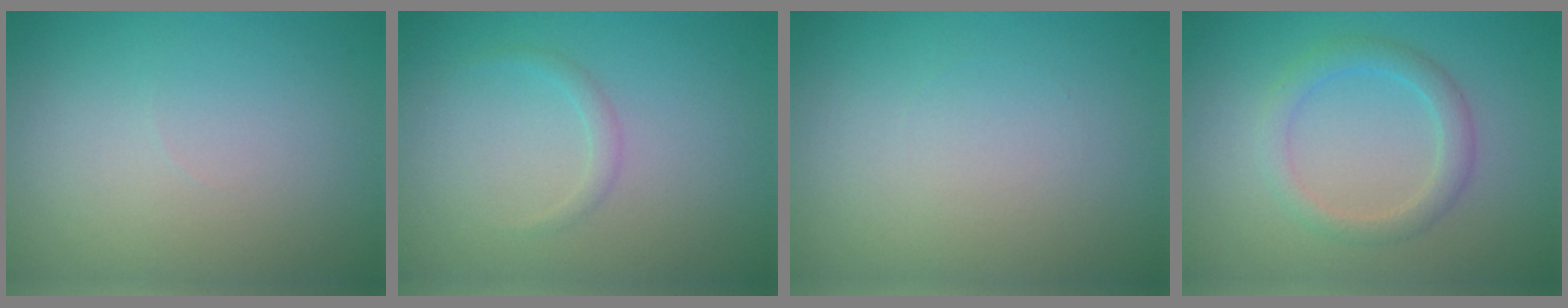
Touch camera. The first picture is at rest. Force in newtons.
{"total": 0.9, "press": 0.9, "slide": 0.0}
{"total": 0.0}
{"total": 2.5, "press": 2.5, "slide": 0.2}